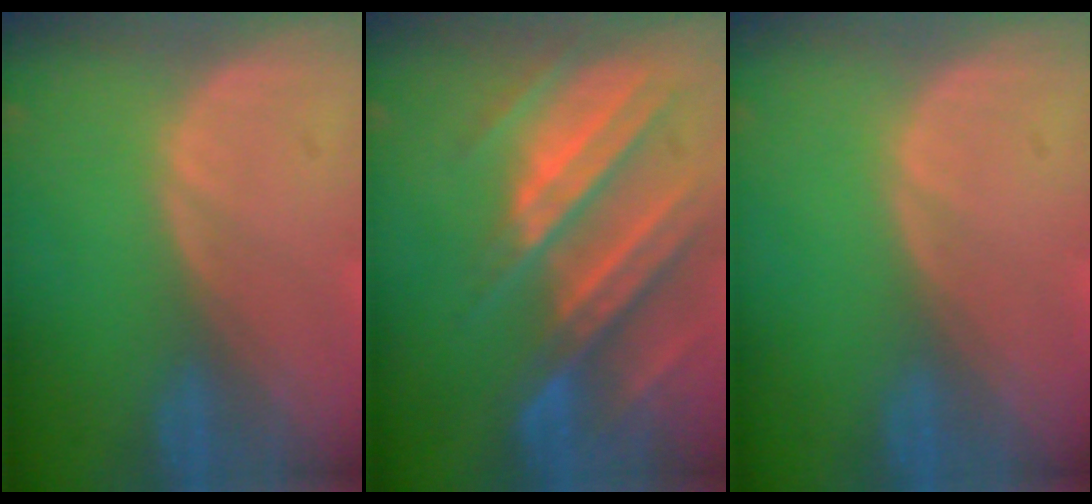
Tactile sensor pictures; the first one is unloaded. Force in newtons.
{"total": 10.8, "press": 9.6, "slide": 4.9}
{"total": 0.0}